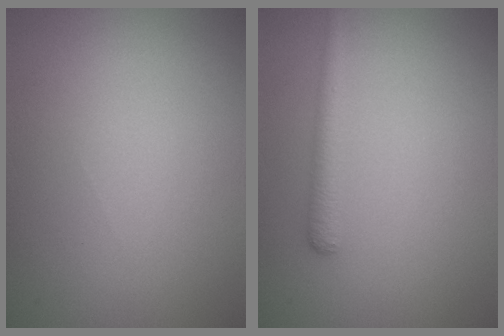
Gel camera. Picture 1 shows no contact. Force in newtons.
{"total": 1.7, "press": 1.7, "slide": 0.1}